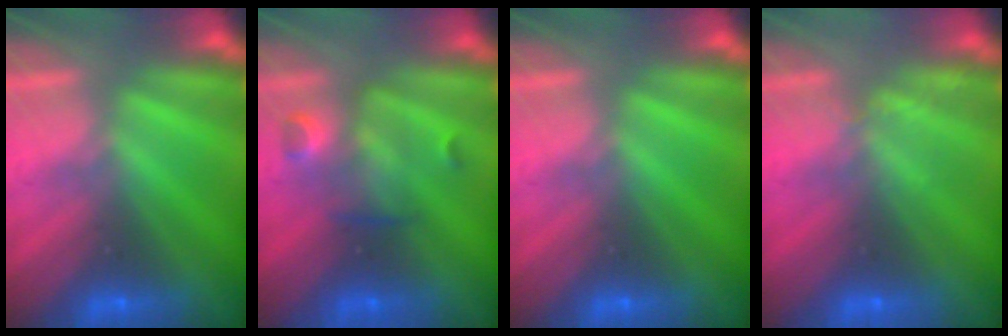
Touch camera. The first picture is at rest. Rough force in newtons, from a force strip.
{"total": 2.8}
{"total": 0.0}
{"total": 2.1}